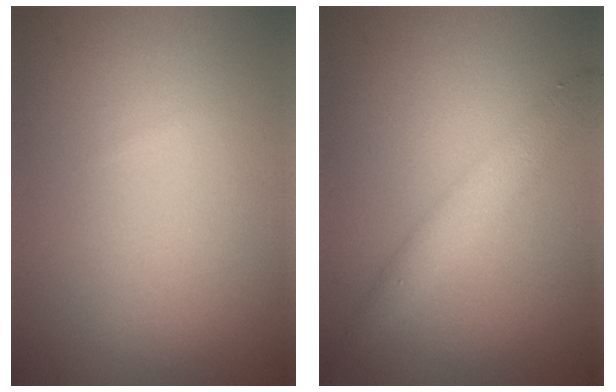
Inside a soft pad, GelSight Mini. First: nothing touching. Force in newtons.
{"total": 3.1, "press": 3.1, "slide": 0.1}